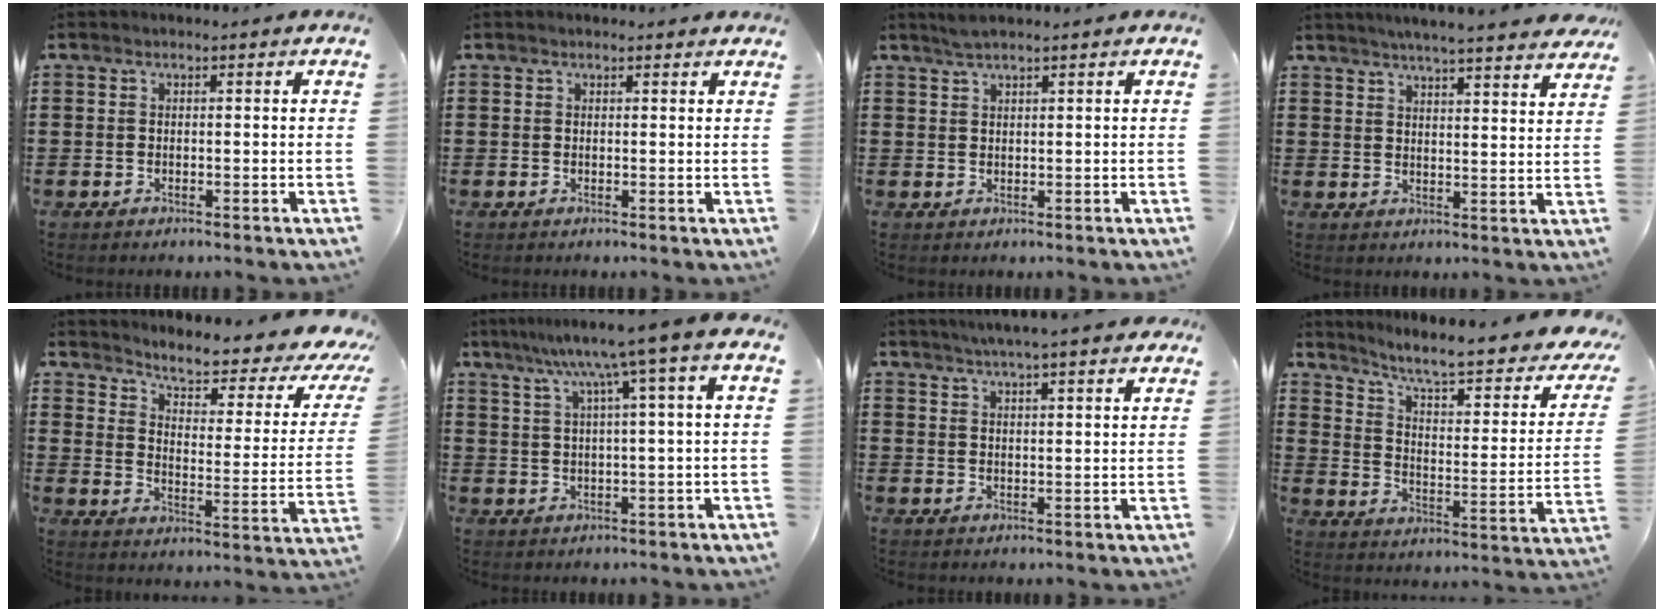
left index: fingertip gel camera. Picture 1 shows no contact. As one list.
[{"total": 0.6, "force": [0.6, 0.2, 0.2], "torque": [-0.005, 0.001, 0.011]}, {"total": 1.8, "force": [1.5, 0.0, 0.9], "torque": [-0.020, 0.001, 0.028]}, {"total": 4.5, "force": [4.3, -0.5, 1.1], "torque": [-0.040, -0.020, 0.074]}, {"total": 5.3, "force": [4.3, 0.5, 3.0], "torque": [-0.071, -0.037, 0.065]}, {"total": 8.0, "force": [4.0, -1.0, 6.9], "torque": [-0.144, -0.011, 0.060]}, {"total": 3.9, "force": [3.5, -0.4, 1.6], "torque": [-0.042, -0.007, 0.062]}, {"total": 8.1, "force": [6.1, 0.8, 5.3], "torque": [-0.109, -0.051, 0.092]}]